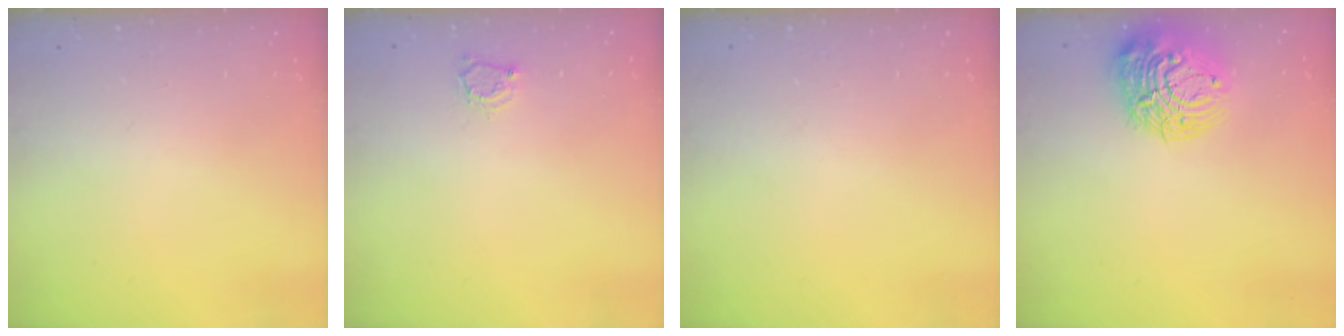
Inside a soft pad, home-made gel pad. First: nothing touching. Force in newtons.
{"total": 2.9, "press": 2.9, "slide": 0.4}
{"total": 0.0}
{"total": 14.8, "press": 14.7, "slide": 1.5}